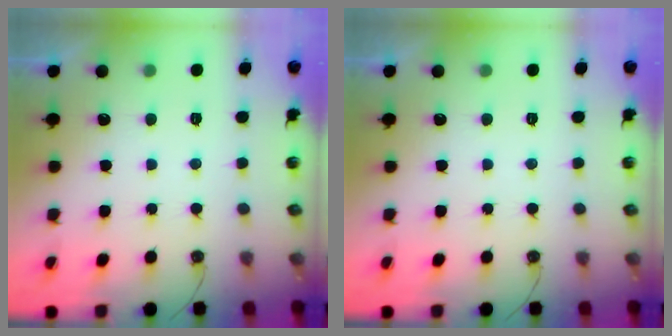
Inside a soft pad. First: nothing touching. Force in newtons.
{"total": 0.0}